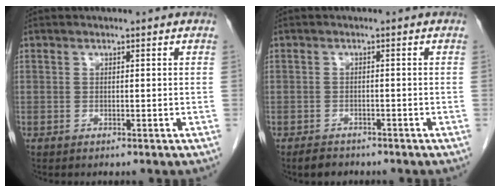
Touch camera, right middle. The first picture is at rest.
{"total": 2.4, "force": [-2.0, 1.3, 0.6], "torque": [-0.018, -0.001, -0.028]}